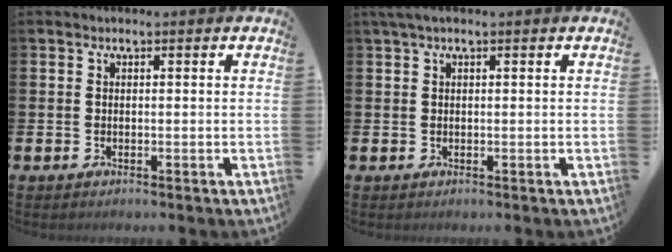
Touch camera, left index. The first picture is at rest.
{"total": 1.3, "force": [0.7, 0.2, 1.1], "torque": [-0.025, 0.006, 0.012]}